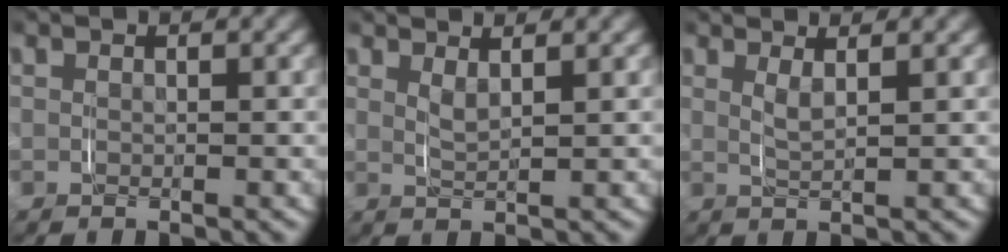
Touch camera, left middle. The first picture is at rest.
{"total": 1.5, "force": [1.1, -0.1, 1.0], "torque": [-0.021, -0.007, 0.016]}
{"total": 1.5, "force": [0.7, -0.3, 1.2], "torque": [-0.029, -0.008, 0.012]}